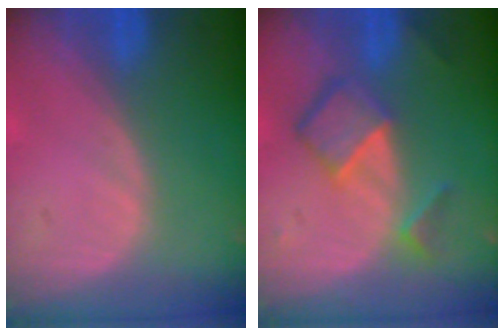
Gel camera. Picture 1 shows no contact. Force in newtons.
{"total": 6.9, "press": 6.0, "slide": 3.5}